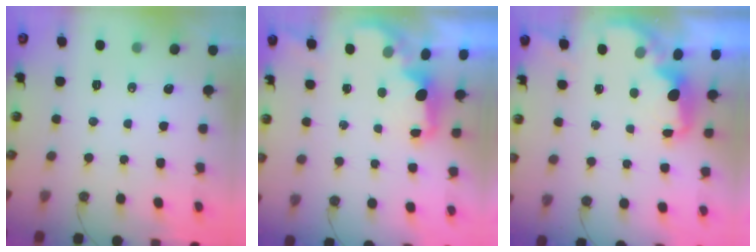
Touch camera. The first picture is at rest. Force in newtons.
{"total": 2.1, "press": 2.0, "slide": 0.8}
{"total": 2.1, "press": 2.0, "slide": 0.7}